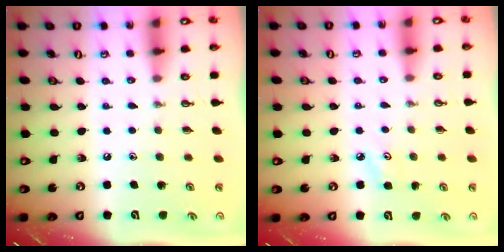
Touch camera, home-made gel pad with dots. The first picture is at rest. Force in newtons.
{"total": 4.1, "press": 4.1, "slide": 0.5}